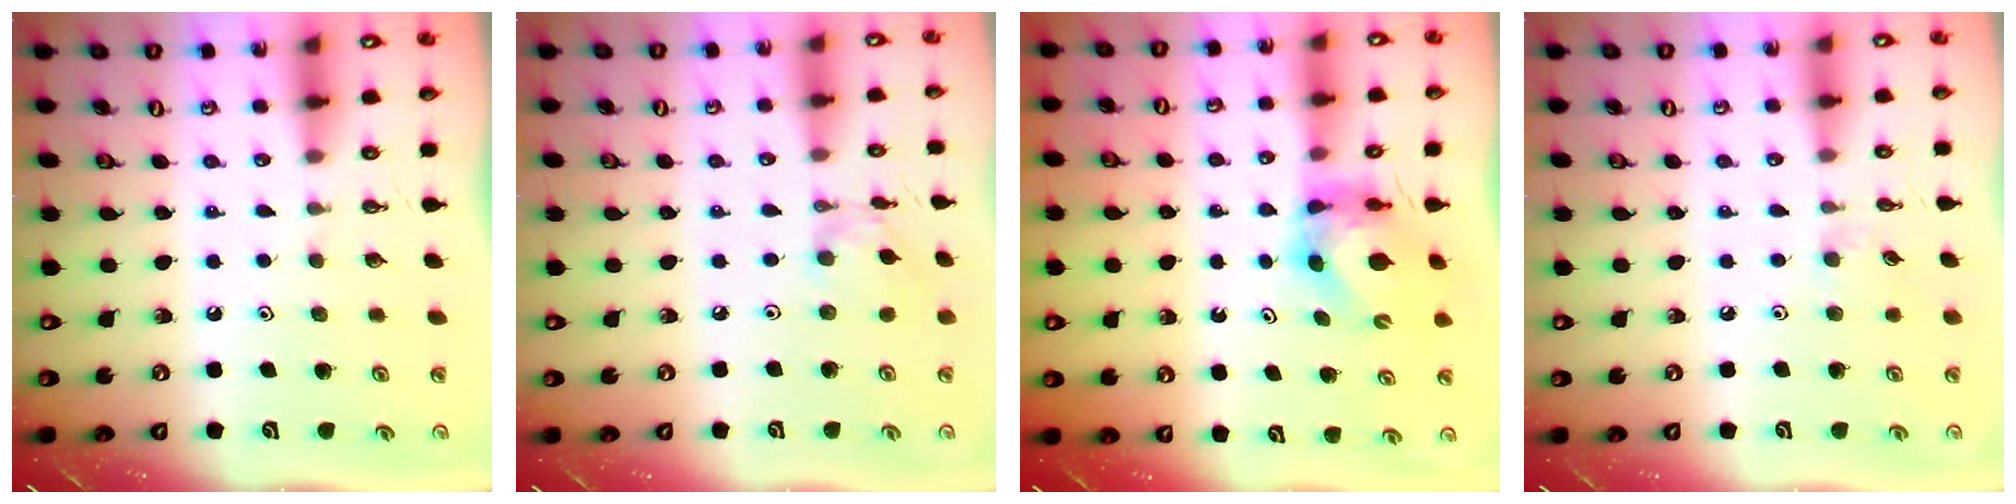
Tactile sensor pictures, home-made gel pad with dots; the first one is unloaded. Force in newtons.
{"total": 3.2, "press": 3.2, "slide": 0.2}
{"total": 5.5, "press": 5.4, "slide": 0.7}
{"total": 3.1, "press": 3.0, "slide": 0.6}